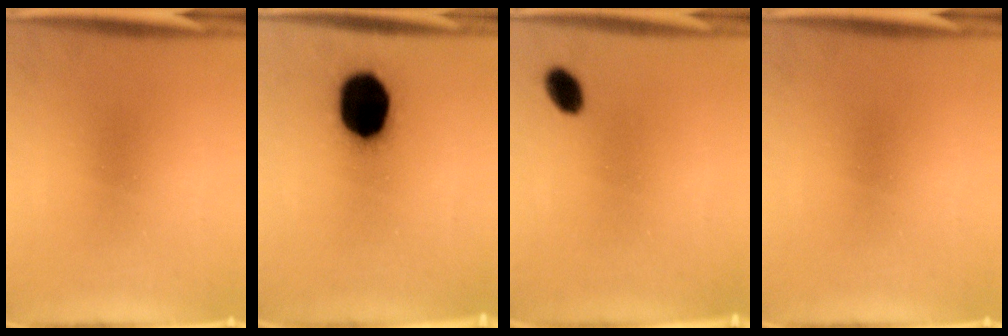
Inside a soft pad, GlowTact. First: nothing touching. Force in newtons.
{"total": 18.3}
{"total": 3.7}
{"total": 0.0}